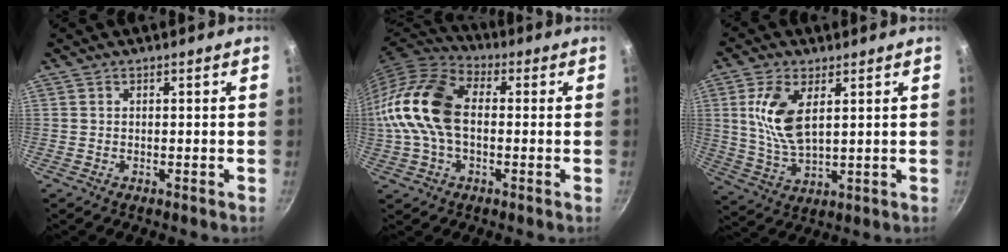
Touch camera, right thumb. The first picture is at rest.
{"total": 16.3, "force": [0.0, 10.6, 12.4], "torque": [-0.235, 0.036, -0.015]}
{"total": 10.6, "force": [3.0, 5.3, 8.6], "torque": [-0.173, -0.015, 0.068]}